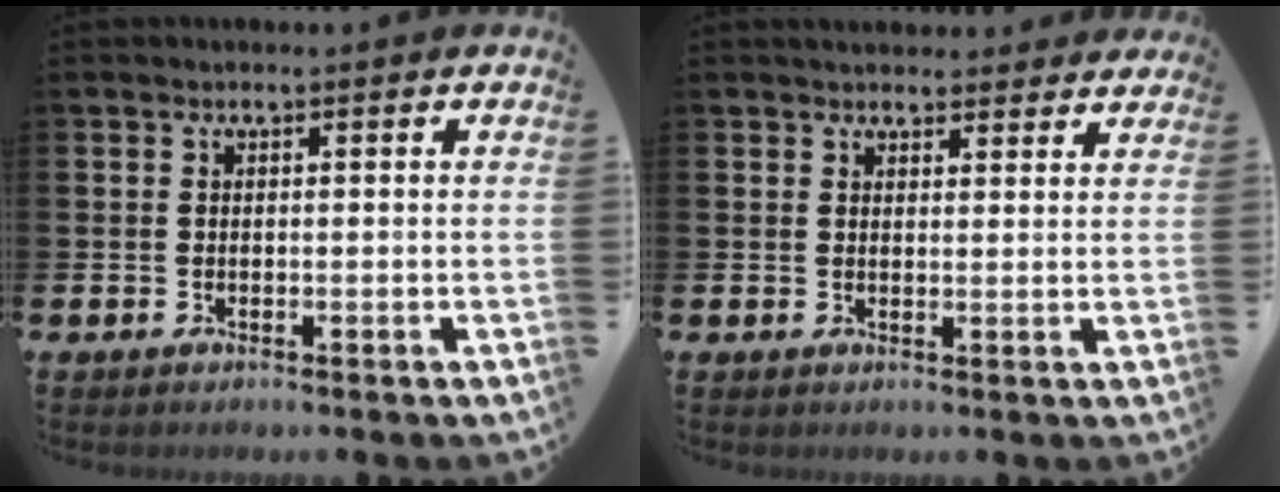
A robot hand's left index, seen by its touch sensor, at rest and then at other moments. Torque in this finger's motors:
{"motor_torque": [1.06, -1.08, 0.16, 0.01]}